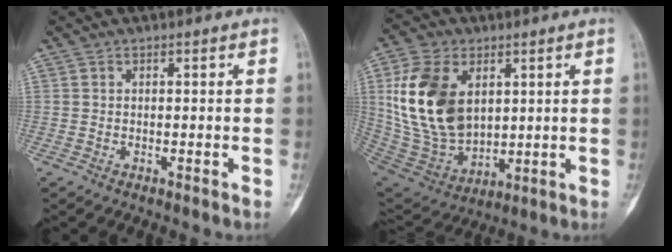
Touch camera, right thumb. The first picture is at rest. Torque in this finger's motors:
{"motor_torque": [-0.44, 1.45, 2.11, 0.45, 0.21]}